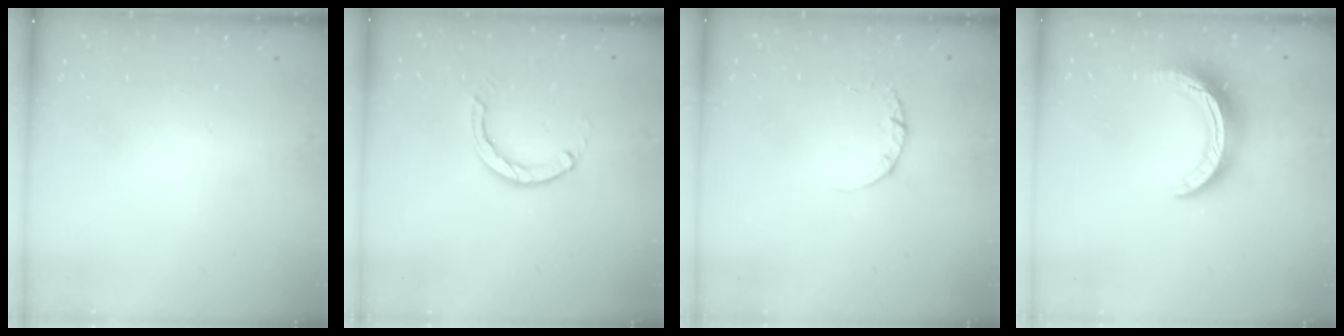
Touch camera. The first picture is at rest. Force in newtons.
{"total": 2.9, "press": 2.9, "slide": 0.4}
{"total": 2.4, "press": 2.3, "slide": 0.3}
{"total": 12.2, "press": 12.1, "slide": 0.9}